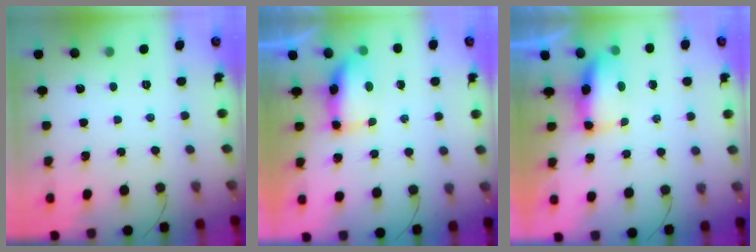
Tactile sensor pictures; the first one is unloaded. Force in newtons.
{"total": 6.7, "press": 6.7, "slide": 0.5}
{"total": 6.7, "press": 6.7, "slide": 0.5}